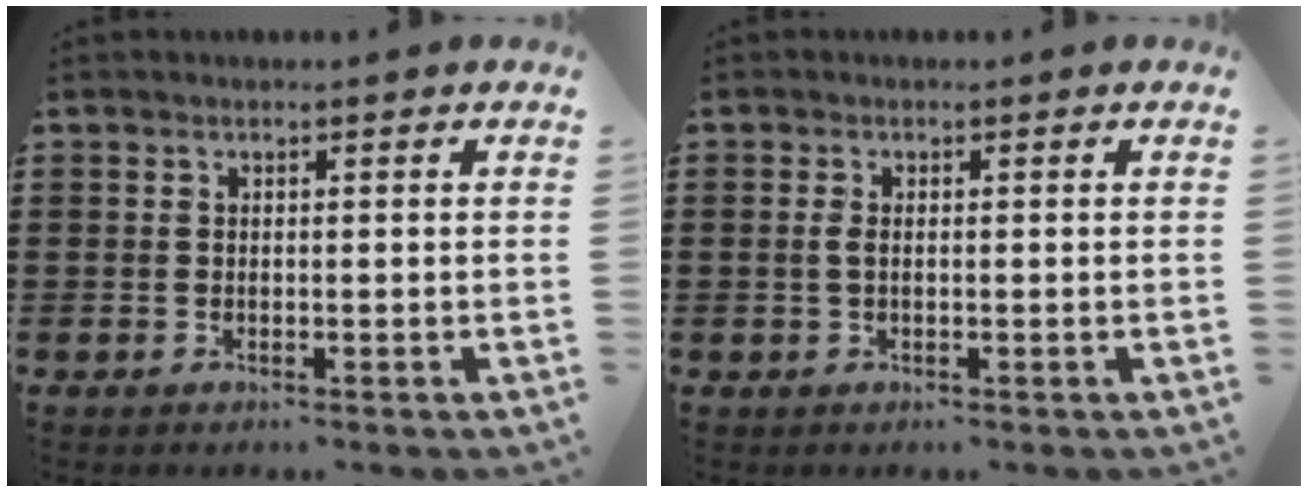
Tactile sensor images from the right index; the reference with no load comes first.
{"total": 1.3, "force": [-0.1, 0.5, 1.2], "torque": [-0.031, -0.001, -0.005]}